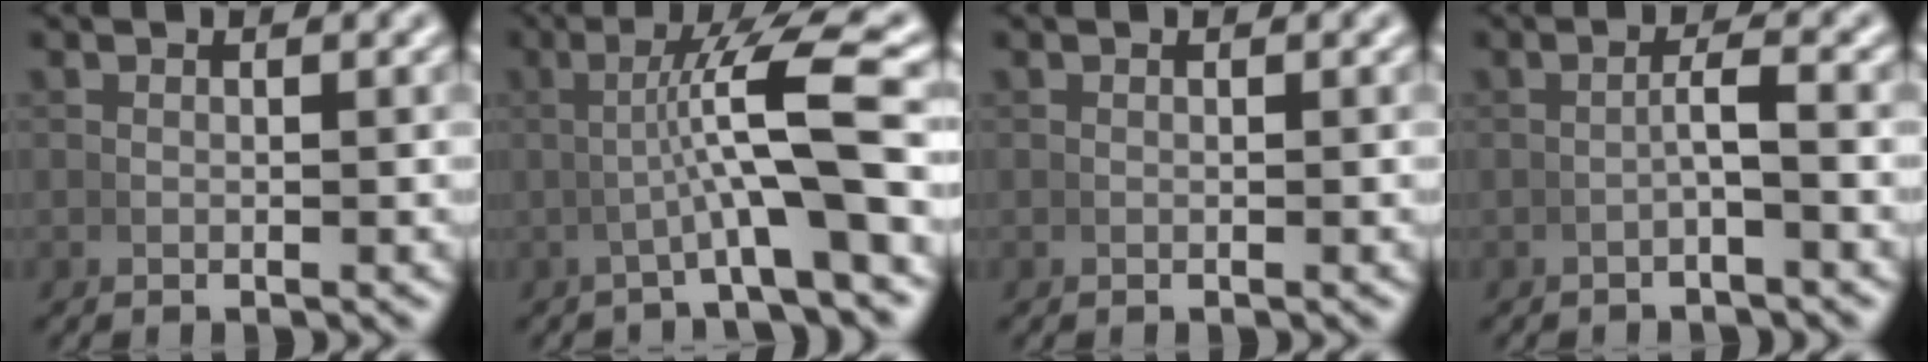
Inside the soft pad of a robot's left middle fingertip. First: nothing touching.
{"total": 4.8, "force": [0.6, -0.6, 4.7], "torque": [-0.069, 0.016, 0.006]}
{"total": 0.0}
{"total": 1.5, "force": [-0.6, 0.0, 1.4], "torque": [-0.023, 0.005, -0.012]}